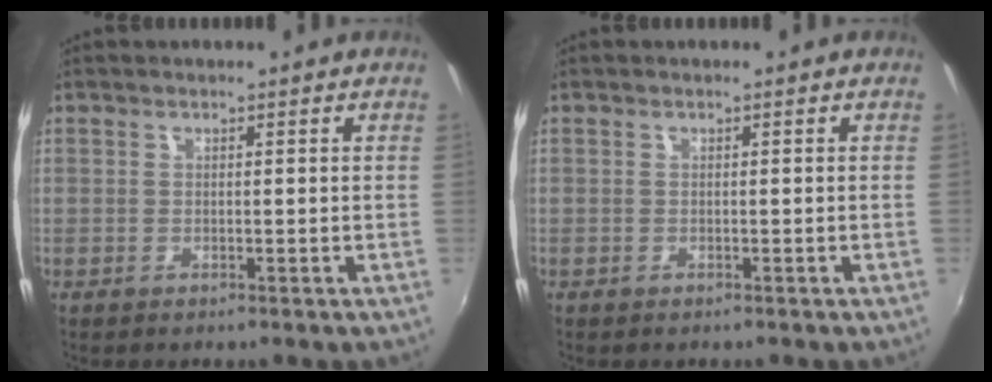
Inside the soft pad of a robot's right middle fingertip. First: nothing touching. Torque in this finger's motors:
{"motor_torque": [0.27, -0.40, 0.05, 0.04]}